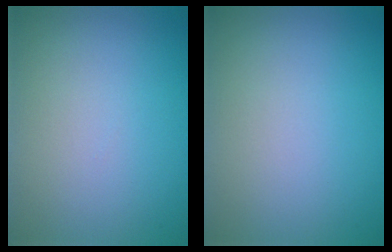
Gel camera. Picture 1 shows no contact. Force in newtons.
{"total": 0.0}